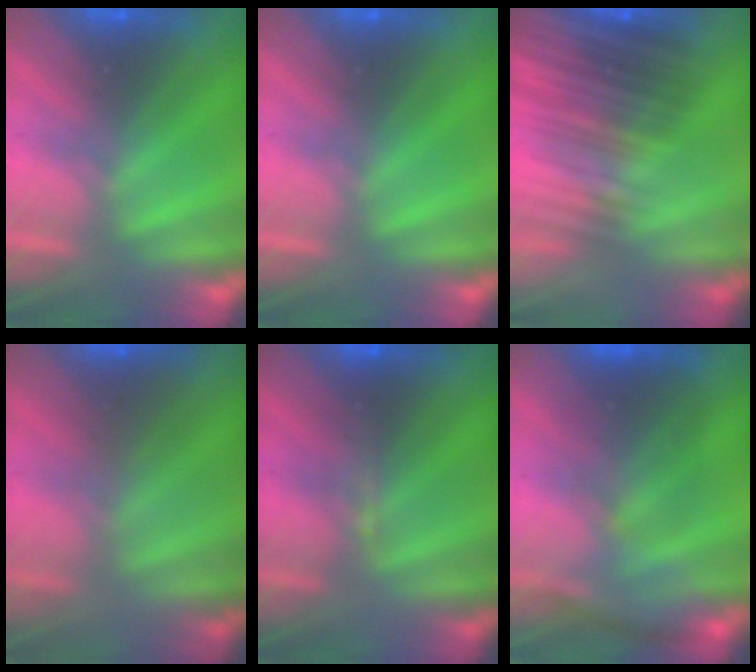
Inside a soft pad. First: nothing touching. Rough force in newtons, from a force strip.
{"total": 0.0}
{"total": 7.2}
{"total": 2.5}
{"total": 2.9}
{"total": 2.6}